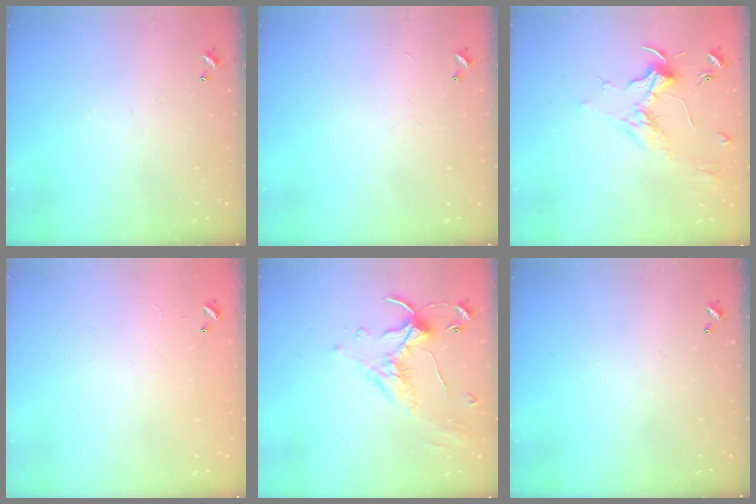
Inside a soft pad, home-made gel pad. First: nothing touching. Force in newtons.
{"total": 1.2, "press": 1.1, "slide": 0.4}
{"total": 1.8, "press": 1.6, "slide": 0.9}
{"total": 7.2, "press": 7.2, "slide": 0.5}
{"total": 1.1, "press": 0.4, "slide": 1.0}
{"total": 0.0}